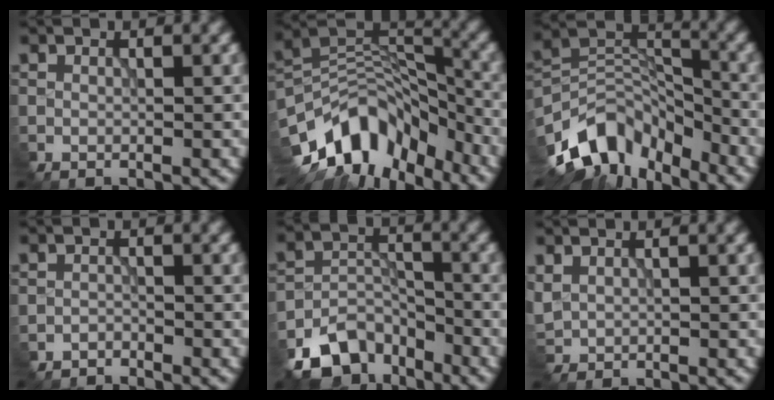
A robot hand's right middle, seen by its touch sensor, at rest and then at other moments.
{"total": 11.2, "force": [-7.5, 6.1, 5.7], "torque": [-0.096, 0.018, -0.143]}
{"total": 9.6, "force": [-6.9, 5.1, 4.3], "torque": [-0.071, 0.000, -0.141]}
{"total": 1.1, "force": [-1.0, 0.1, -0.4], "torque": [0.007, 0.002, -0.021]}
{"total": 6.8, "force": [-5.2, 3.6, 2.3], "torque": [-0.037, -0.008, -0.097]}
{"total": 1.3, "force": [1.0, 0.7, 0.4], "torque": [-0.019, 0.002, 0.030]}